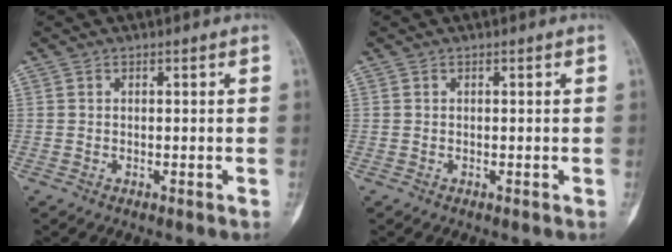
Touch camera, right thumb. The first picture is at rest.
{"total": 0.0}